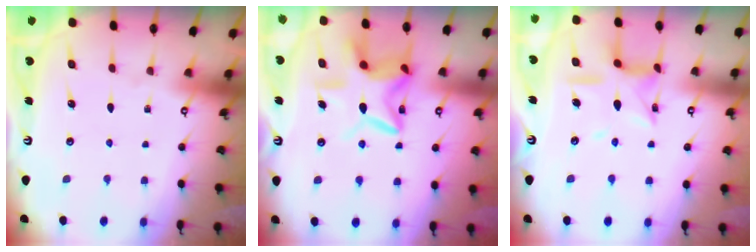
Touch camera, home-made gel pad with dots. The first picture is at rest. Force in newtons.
{"total": 12.1, "press": 12.0, "slide": 1.0}
{"total": 12.0, "press": 12.0, "slide": 0.8}